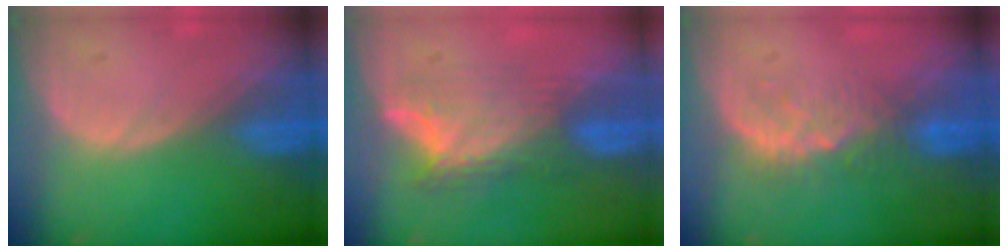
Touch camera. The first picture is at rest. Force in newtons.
{"total": 7.8, "press": 6.8, "slide": 3.7}
{"total": 4.8, "press": 4.3, "slide": 2.1}